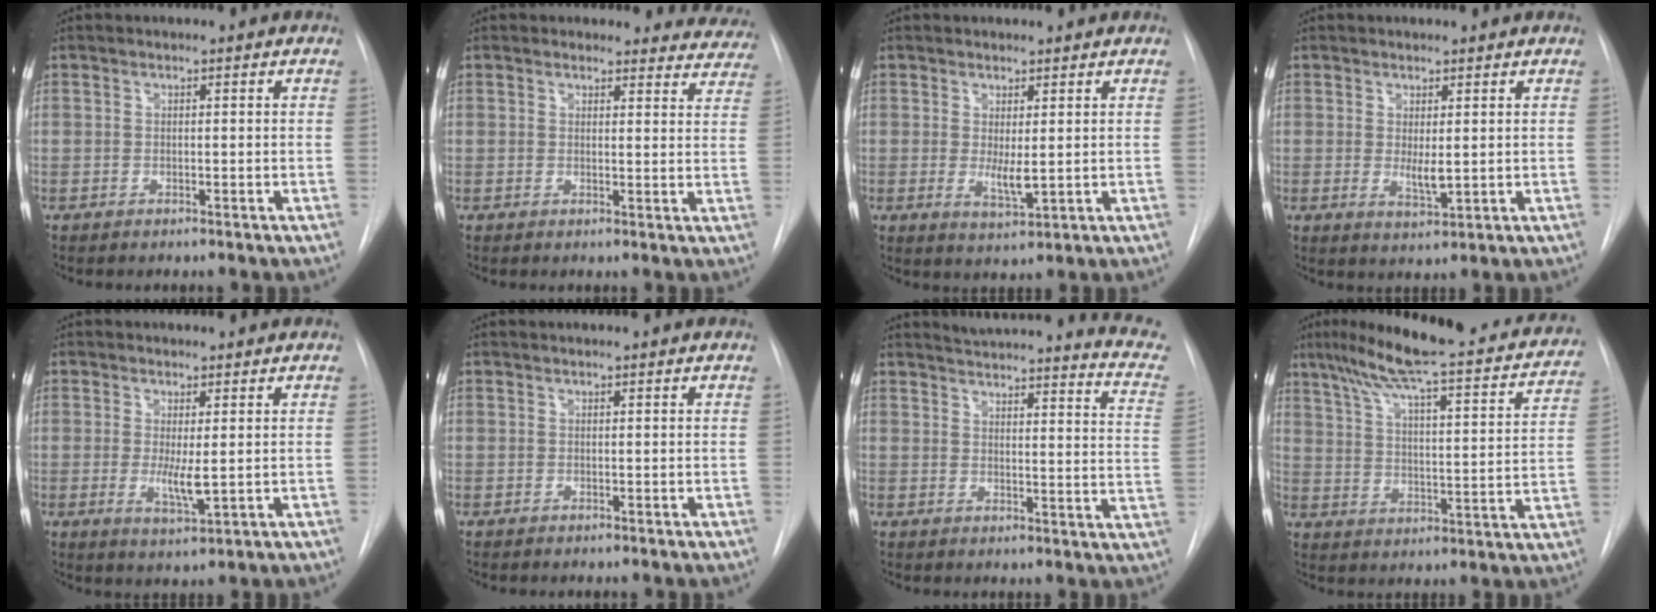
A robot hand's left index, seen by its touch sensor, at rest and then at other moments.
{"total": 9.1, "force": [8.5, 3.1, -0.4], "torque": [0.059, -0.025, 0.053]}
{"total": 3.2, "force": [0.4, 0.9, 3.1], "torque": [-0.056, -0.012, 0.015]}
{"total": 2.8, "force": [0.4, 0.9, 2.6], "torque": [-0.047, -0.011, 0.015]}
{"total": 3.8, "force": [0.2, 0.8, 3.7], "torque": [-0.068, -0.011, 0.010]}
{"total": 1.6, "force": [1.6, -0.1, 0.3], "torque": [-0.010, 0.016, 0.021]}
{"total": 19.6, "force": [18.2, 1.1, 7.2], "torque": [-0.087, -0.084, 0.197]}
{"total": 26.7, "force": [22.4, 3.7, 14.1], "torque": [-0.212, -0.010, 0.289]}